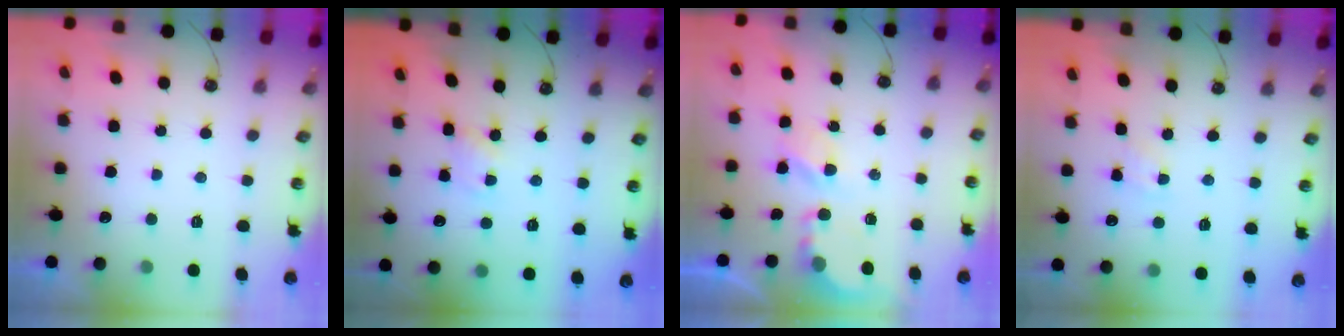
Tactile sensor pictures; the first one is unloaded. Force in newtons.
{"total": 1.9, "press": 1.9, "slide": 0.2}
{"total": 5.9, "press": 5.9, "slide": 0.6}
{"total": 3.7, "press": 3.6, "slide": 0.4}